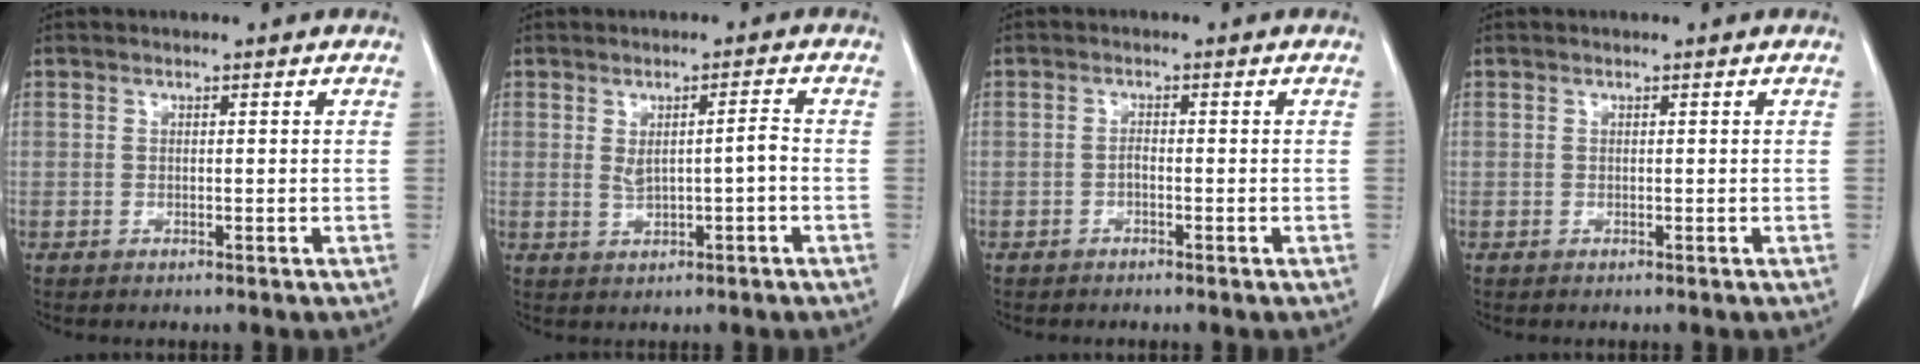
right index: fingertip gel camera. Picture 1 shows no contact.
{"total": 3.7, "force": [-0.1, 0.7, 3.6], "torque": [-0.062, 0.007, 0.005]}
{"total": 0.9, "force": [-0.5, 0.3, 0.7], "torque": [-0.012, 0.002, -0.012]}
{"total": 0.0}